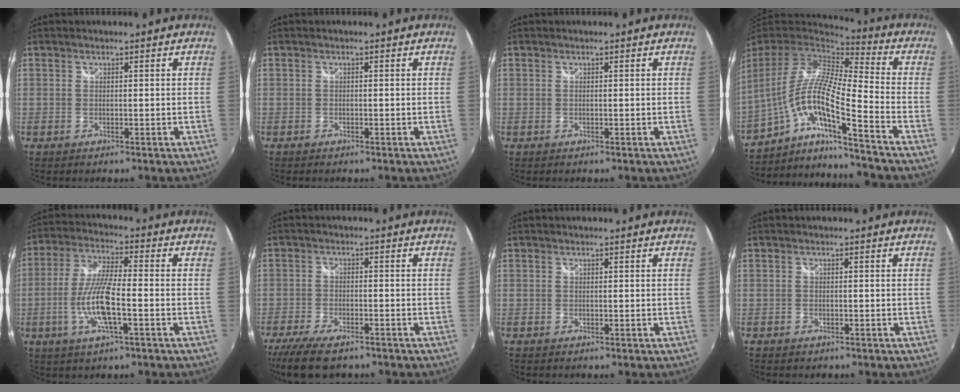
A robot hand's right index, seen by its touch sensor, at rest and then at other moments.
{"total": 0.7, "force": [-0.6, 0.3, 0.2], "torque": [-0.006, -0.003, -0.012]}
{"total": 0.0}
{"total": 16.3, "force": [-6.5, 1.1, 14.9], "torque": [-0.242, -0.035, -0.129]}
{"total": 10.5, "force": [-3.2, 1.7, 9.9], "torque": [-0.205, -0.004, -0.062]}
{"total": 10.4, "force": [-8.8, 2.5, 4.9], "torque": [-0.120, -0.031, -0.154]}
{"total": 0.0}
{"total": 1.2, "force": [-0.9, 0.9, 0.3], "torque": [-0.009, -0.002, -0.013]}